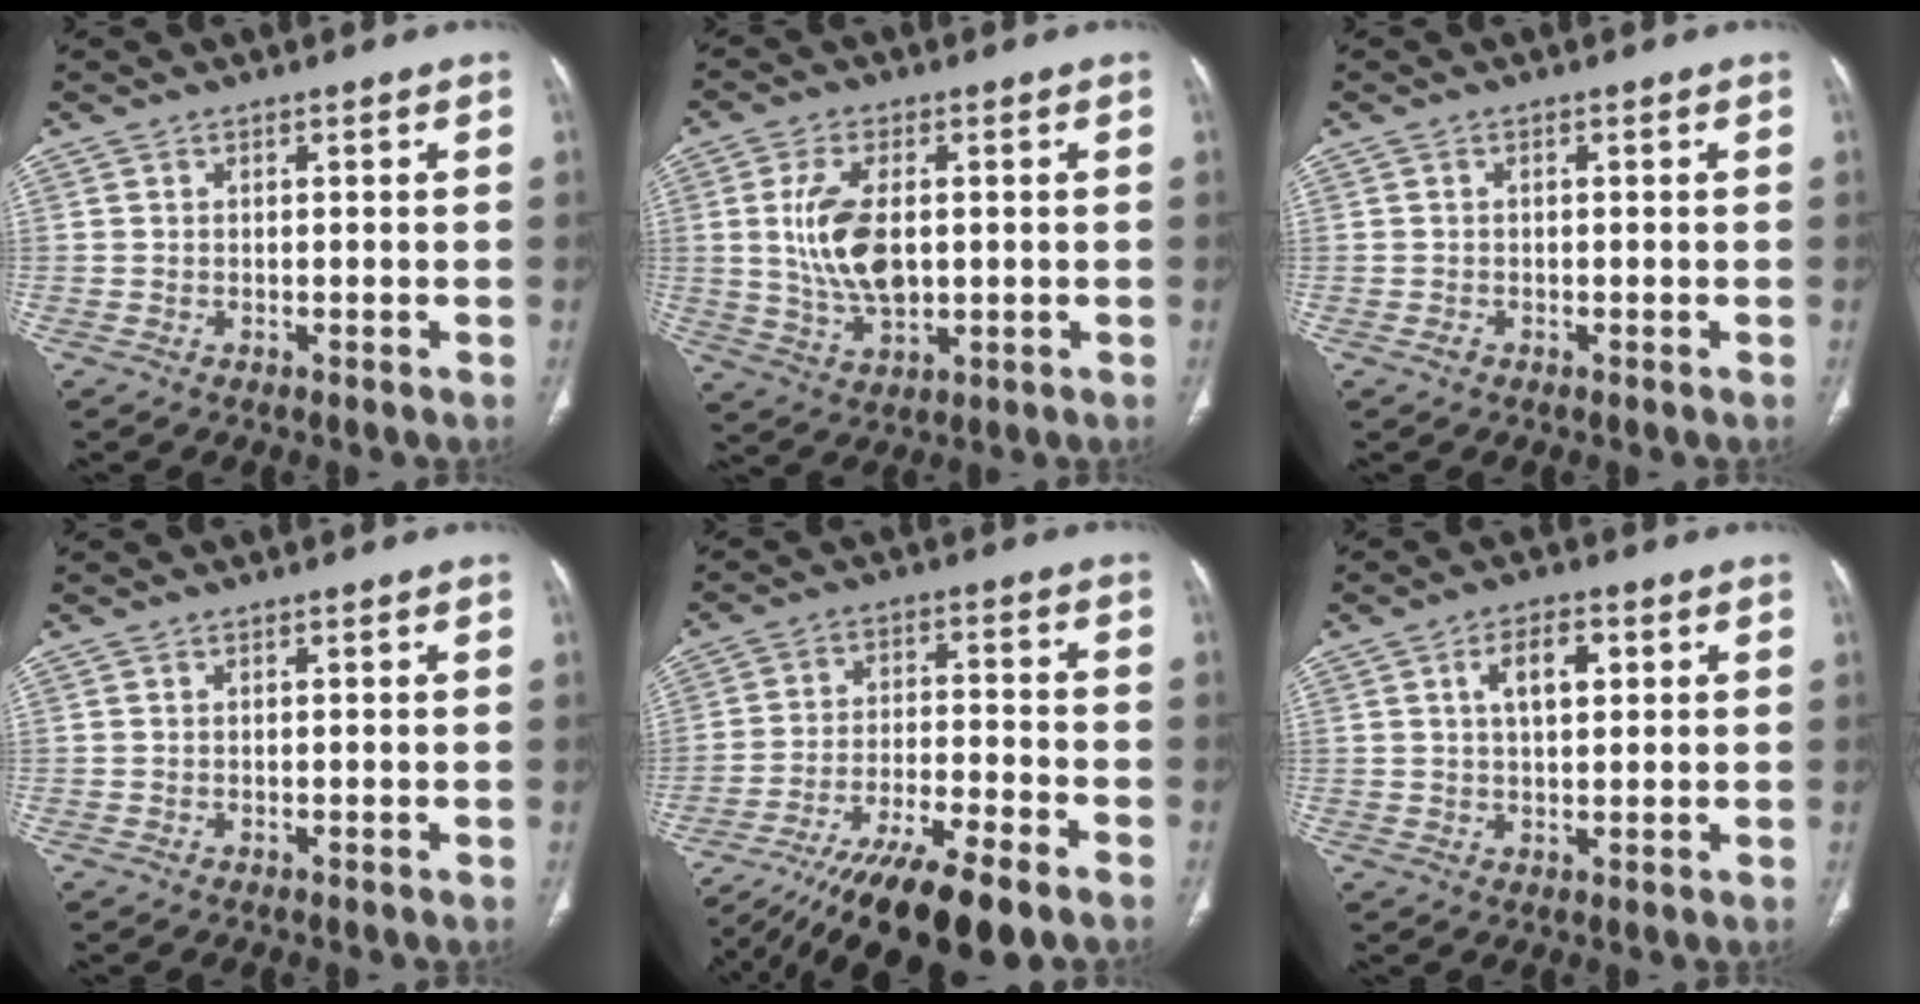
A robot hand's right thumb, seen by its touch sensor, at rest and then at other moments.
{"total": 10.7, "force": [0.9, 5.8, 9.0], "torque": [-0.177, -0.008, 0.026]}
{"total": 0.8, "force": [-0.4, 0.6, 0.4], "torque": [-0.006, 0.002, -0.007]}
{"total": 0.0}
{"total": 18.1, "force": [-13.9, 3.1, 11.2], "torque": [-0.205, 0.036, -0.240]}
{"total": 6.3, "force": [1.9, 3.2, 5.0], "torque": [-0.077, 0.003, 0.032]}